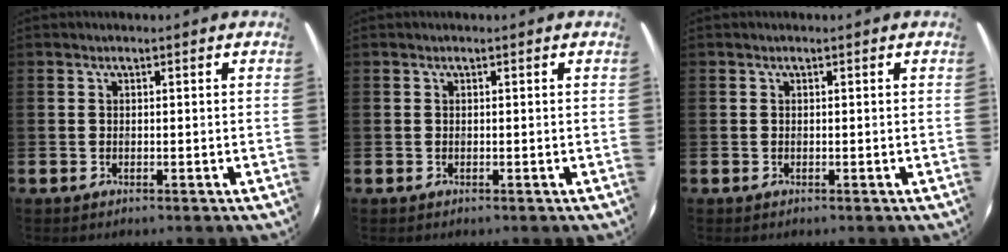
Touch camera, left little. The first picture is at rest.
{"total": 0.0}
{"total": 0.0}